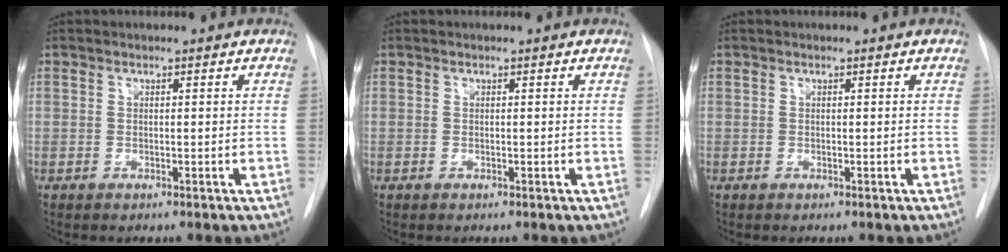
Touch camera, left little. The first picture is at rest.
{"total": 0.0}
{"total": 0.0}